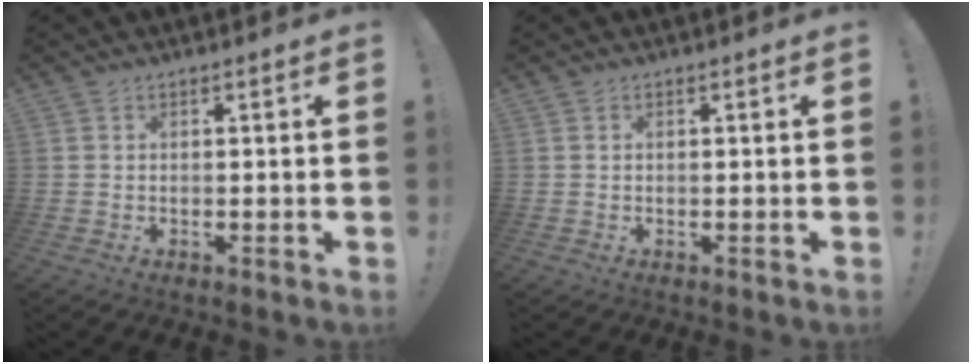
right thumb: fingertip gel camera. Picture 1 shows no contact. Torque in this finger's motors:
{"motor_torque": [0.28, 0.04, -0.37, 0.09, 0.05]}